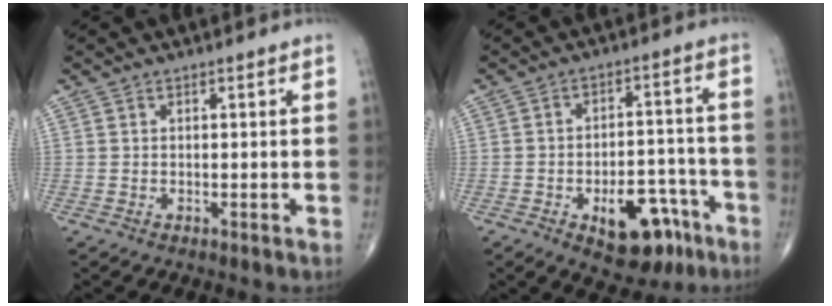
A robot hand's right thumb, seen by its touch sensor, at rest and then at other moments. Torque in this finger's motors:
{"motor_torque": [1.90, 1.35, 0.64, -0.82, 0.06]}